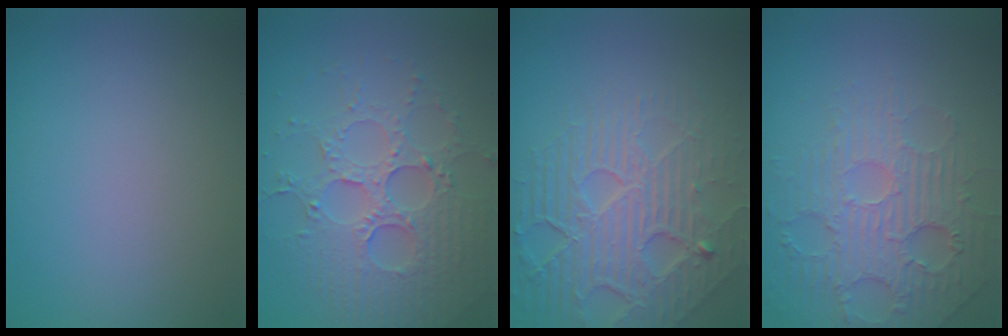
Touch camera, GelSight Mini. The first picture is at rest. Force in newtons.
{"total": 5.1, "press": 4.5, "slide": 2.3}
{"total": 8.0, "press": 5.6, "slide": 5.7}
{"total": 4.5, "press": 4.1, "slide": 2.0}